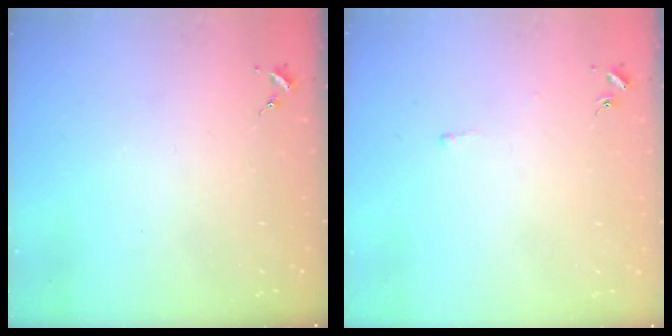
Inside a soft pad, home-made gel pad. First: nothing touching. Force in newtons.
{"total": 2.2, "press": 2.2, "slide": 0.5}